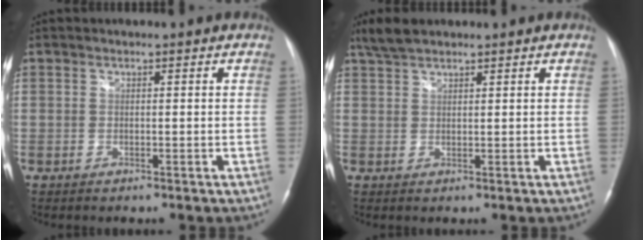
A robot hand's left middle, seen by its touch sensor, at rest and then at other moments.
{"total": 3.7, "force": [3.1, 1.1, 1.6], "torque": [-0.043, 0.015, 0.064]}